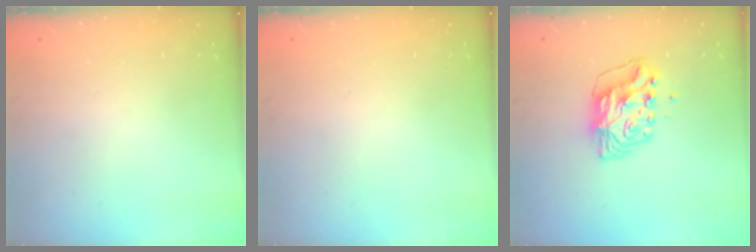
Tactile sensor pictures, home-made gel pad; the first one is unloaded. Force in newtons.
{"total": 0.0}
{"total": 9.2, "press": 9.2, "slide": 1.0}